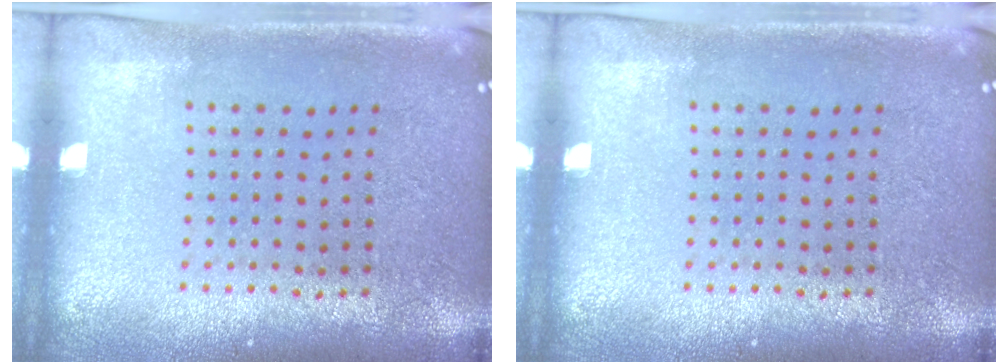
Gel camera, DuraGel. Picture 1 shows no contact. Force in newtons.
{"total": 0.0}